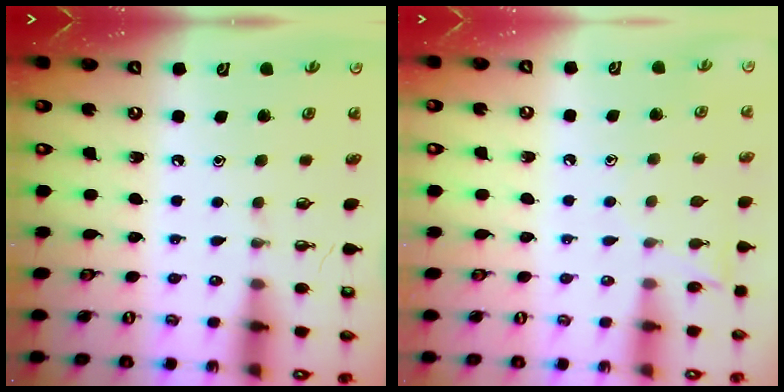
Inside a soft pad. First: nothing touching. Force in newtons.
{"total": 5.7, "press": 5.6, "slide": 0.6}